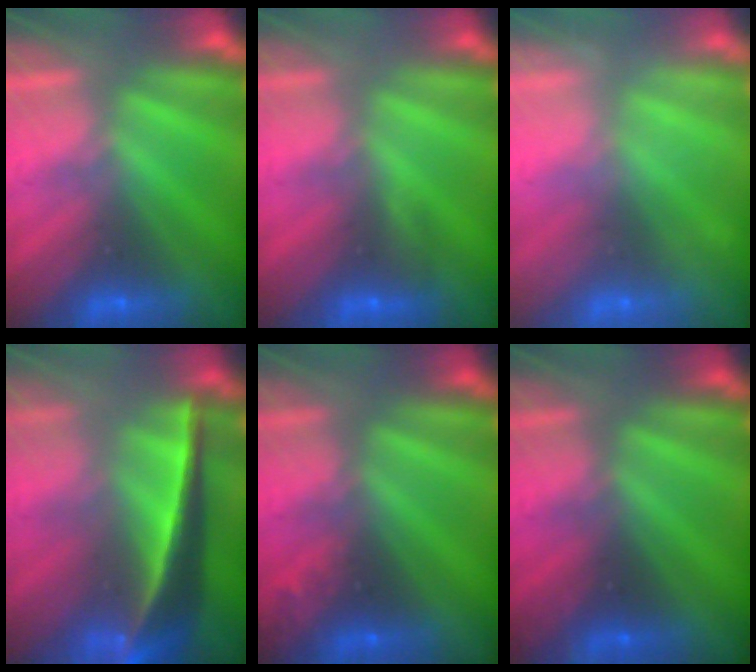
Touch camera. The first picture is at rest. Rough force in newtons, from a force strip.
{"total": 2.9}
{"total": 2.4}
{"total": 7.5}
{"total": 2.4}
{"total": 2.4}